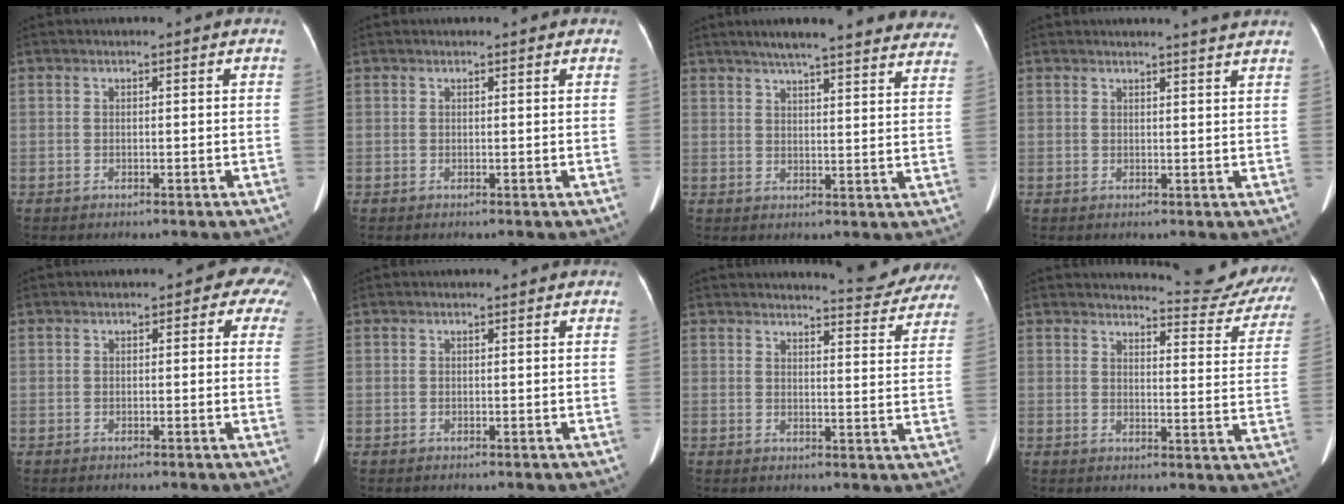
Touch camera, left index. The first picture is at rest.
{"total": 1.0, "force": [0.9, 0.2, 0.4], "torque": [-0.009, 0.006, 0.009]}
{"total": 25.3, "force": [22.2, 3.6, 11.6], "torque": [-0.163, -0.018, 0.259]}
{"total": 4.6, "force": [4.3, -0.6, 1.7], "torque": [-0.024, 0.000, 0.038]}
{"total": 4.8, "force": [1.7, 2.7, 3.6], "torque": [-0.017, 0.018, 0.010]}
{"total": 0.0}
{"total": 10.5, "force": [10.2, 1.3, 2.1], "torque": [-0.013, -0.026, 0.103]}
{"total": 14.0, "force": [13.8, 1.1, 1.6], "torque": [-0.001, -0.079, 0.136]}